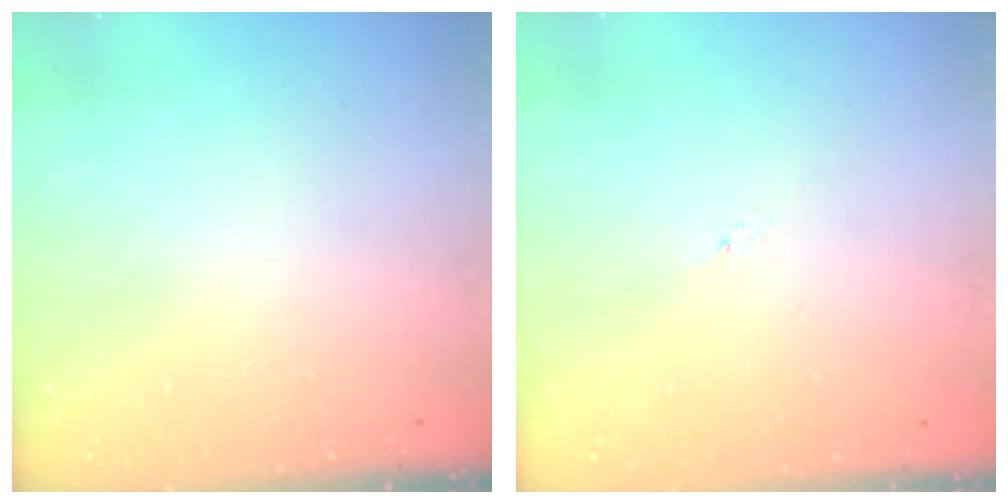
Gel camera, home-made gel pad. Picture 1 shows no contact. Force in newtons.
{"total": 1.2, "press": 1.1, "slide": 0.2}